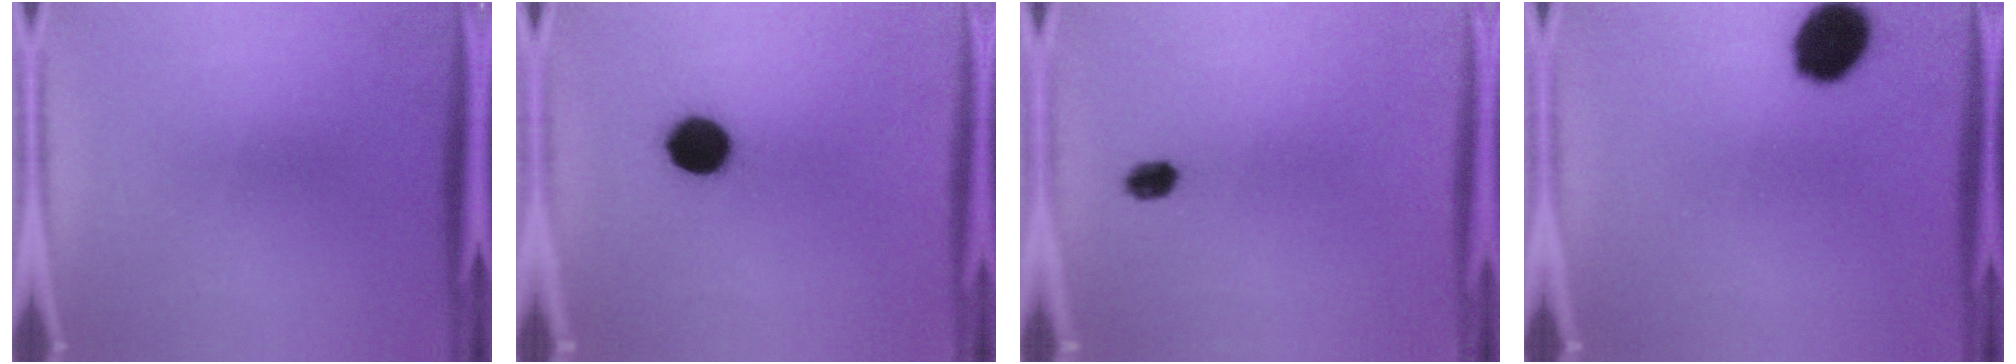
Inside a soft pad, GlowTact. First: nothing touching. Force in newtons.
{"total": 9.1}
{"total": 2.4}
{"total": 11.5}